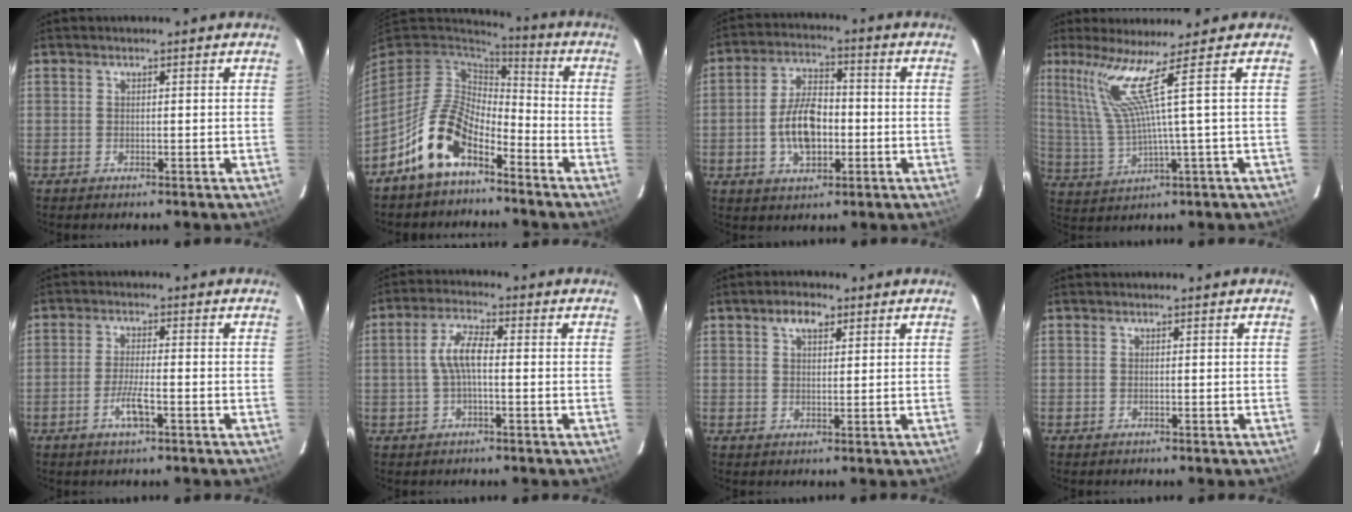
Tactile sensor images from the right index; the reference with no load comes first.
{"total": 12.8, "force": [-7.5, 6.7, 8.0], "torque": [-0.166, 0.010, -0.141]}
{"total": 10.2, "force": [-2.0, 5.8, 8.1], "torque": [-0.156, 0.014, -0.029]}
{"total": 7.0, "force": [3.9, -2.5, 5.2], "torque": [-0.105, -0.003, 0.101]}
{"total": 4.3, "force": [-2.4, 1.5, 3.2], "torque": [-0.068, 0.000, -0.042]}
{"total": 5.5, "force": [-0.3, 1.8, 5.2], "torque": [-0.108, 0.013, -0.007]}
{"total": 3.8, "force": [2.1, 2.1, 2.4], "torque": [-0.040, 0.012, 0.036]}
{"total": 0.0}